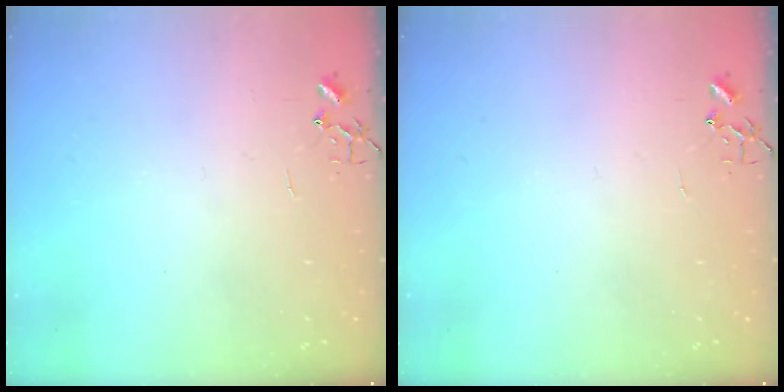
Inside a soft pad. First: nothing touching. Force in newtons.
{"total": 0.0}